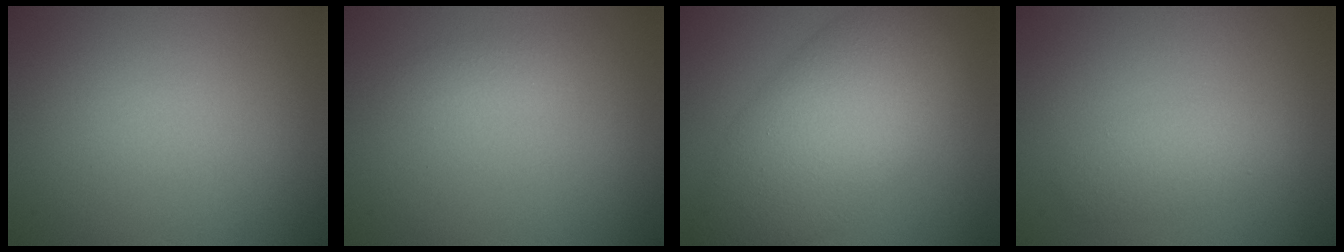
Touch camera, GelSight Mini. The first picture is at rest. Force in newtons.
{"total": 1.1, "press": 1.1, "slide": 0.0}
{"total": 9.4, "press": 9.3, "slide": 0.5}
{"total": 2.2, "press": 2.2, "slide": 0.1}